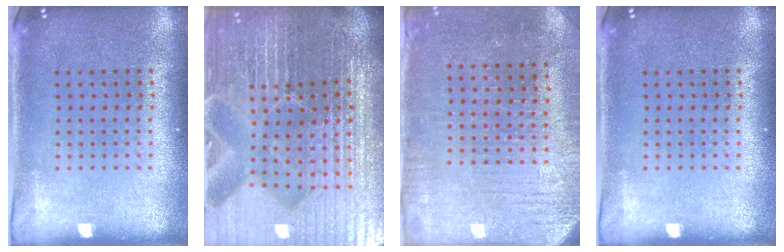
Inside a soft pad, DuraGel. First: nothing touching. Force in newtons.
{"total": 7.3, "press": 6.4, "slide": 3.6}
{"total": 2.9, "press": 2.8, "slide": 0.7}
{"total": 0.0}